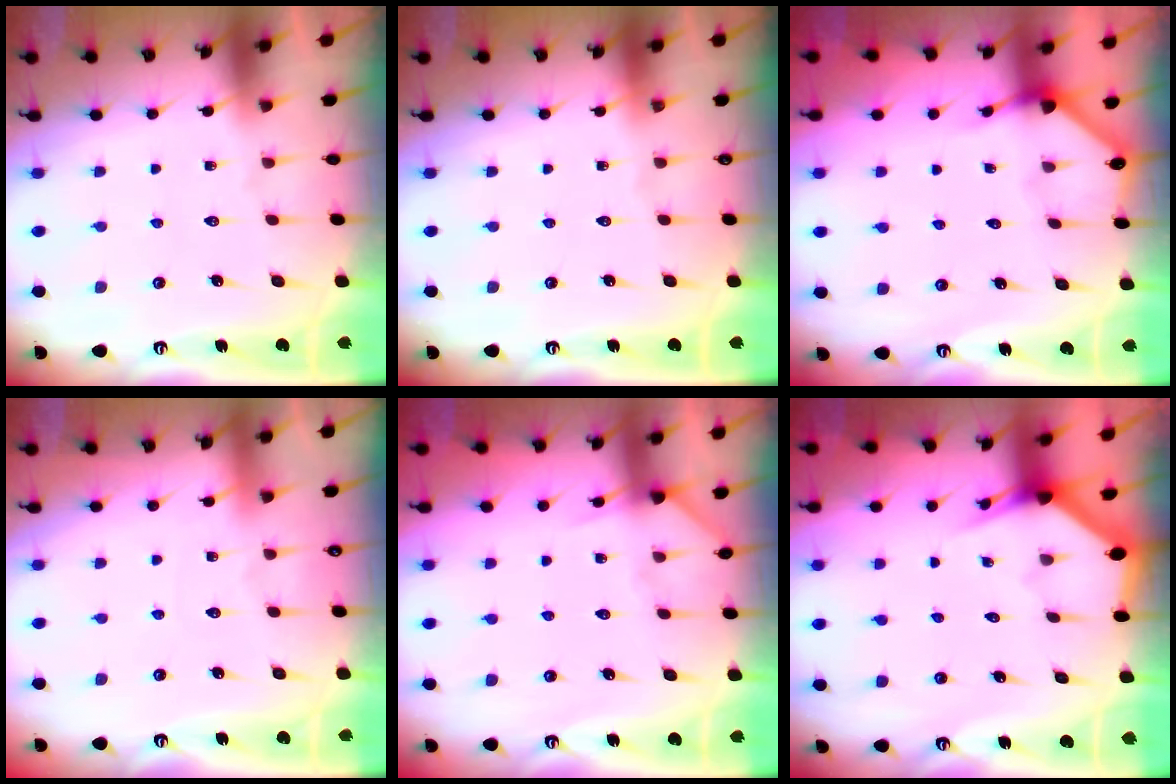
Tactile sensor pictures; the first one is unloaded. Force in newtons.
{"total": 0.0}
{"total": 2.7, "press": 2.7, "slide": 0.1}
{"total": 1.5, "press": 1.5, "slide": 0.2}
{"total": 5.9, "press": 5.9, "slide": 0.5}
{"total": 2.9, "press": 2.9, "slide": 0.1}